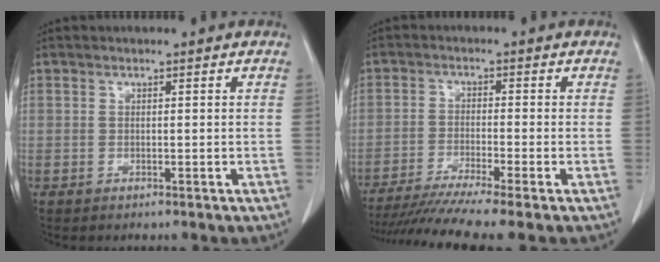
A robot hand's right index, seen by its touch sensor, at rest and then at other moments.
{"total": 9.8, "force": [-8.2, -1.7, 5.2], "torque": [-0.076, -0.025, -0.133]}